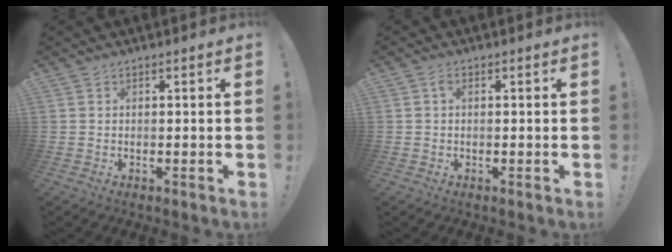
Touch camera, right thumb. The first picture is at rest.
{"total": 1.3, "force": [0.2, 0.8, 1.0], "torque": [-0.018, 0.002, 0.002]}